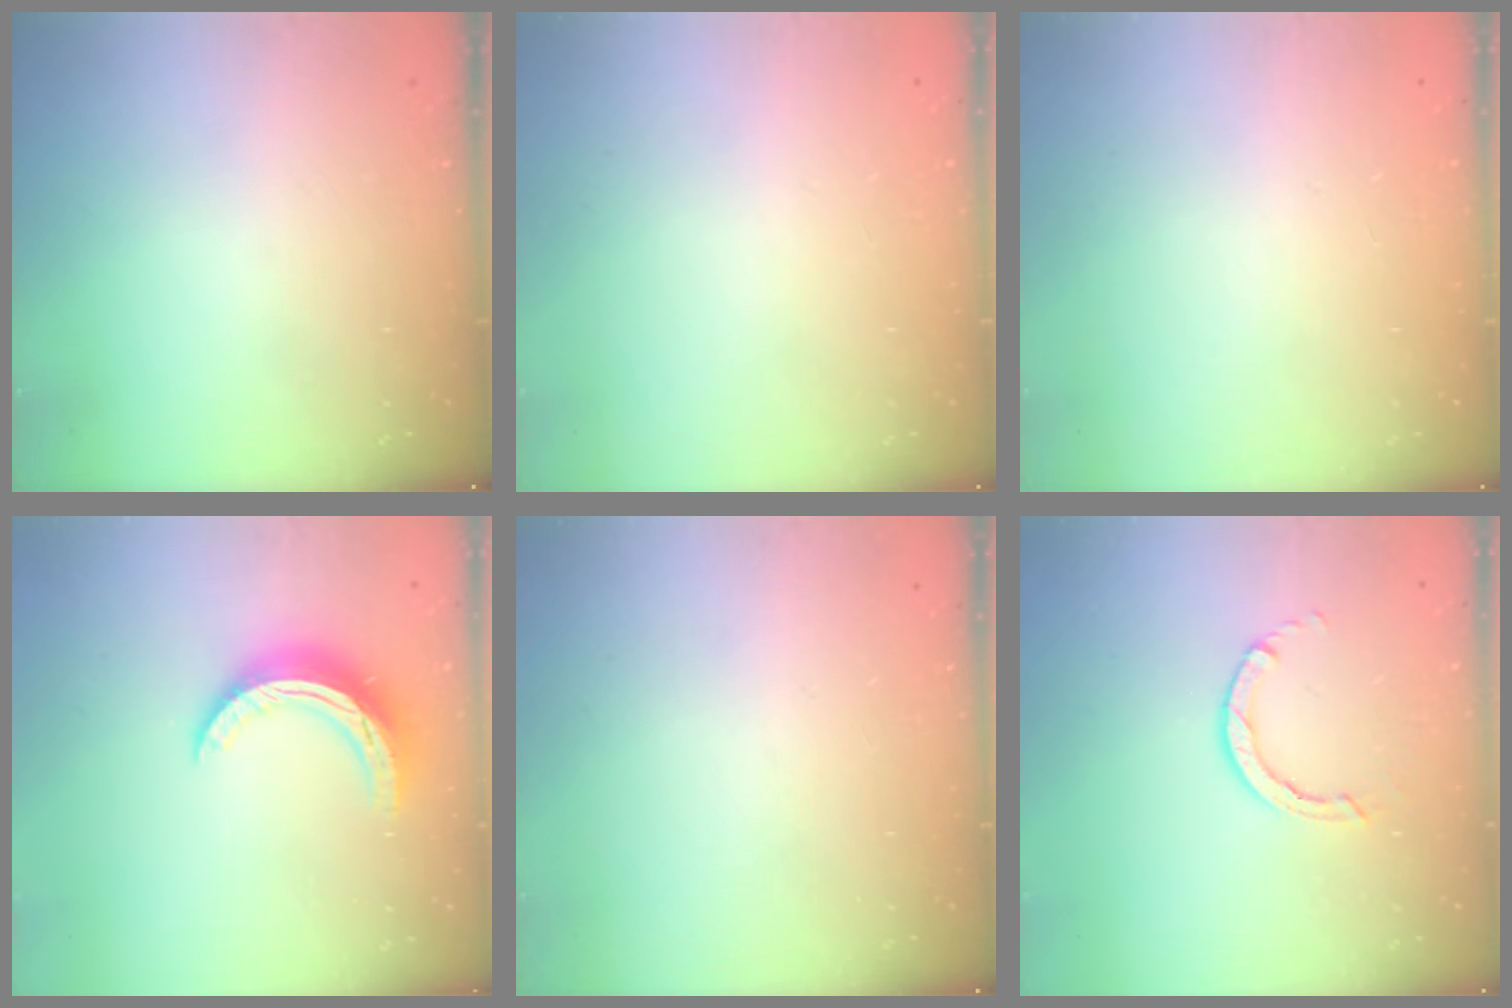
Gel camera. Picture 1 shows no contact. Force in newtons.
{"total": 2.4, "press": 2.4, "slide": 0.2}
{"total": 2.6, "press": 2.6, "slide": 0.2}
{"total": 10.8, "press": 10.8, "slide": 0.5}
{"total": 0.0}
{"total": 2.8, "press": 2.8, "slide": 0.3}